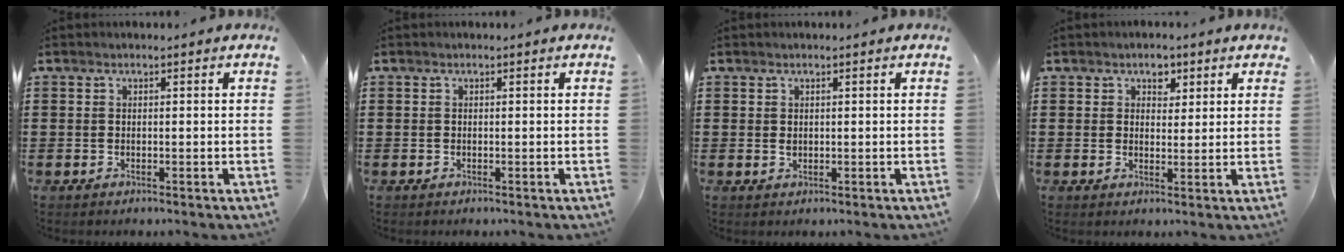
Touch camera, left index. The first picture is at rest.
{"total": 0.0}
{"total": 0.8, "force": [0.2, 0.6, 0.5], "torque": [-0.012, 0.004, 0.003]}
{"total": 2.9, "force": [1.9, 2.1, 0.7], "torque": [-0.007, 0.007, 0.028]}